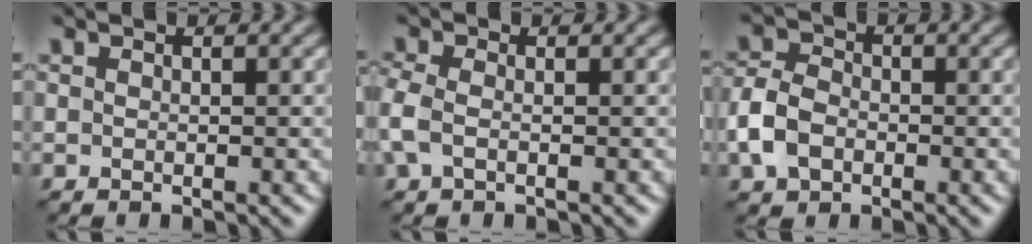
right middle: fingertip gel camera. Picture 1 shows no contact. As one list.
[{"total": 2.6, "force": [-0.6, 1.7, 2.0], "torque": [-0.062, 0.001, -0.022]}, {"total": 4.6, "force": [-1.6, 3.3, 2.7], "torque": [-0.068, 0.003, -0.041]}]